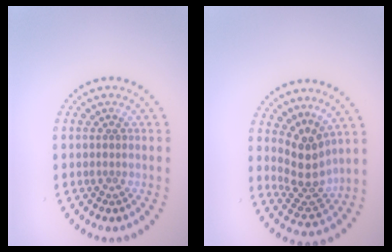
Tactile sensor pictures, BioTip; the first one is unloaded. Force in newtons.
{"total": 3.5, "press": 2.6, "slide": 2.3}